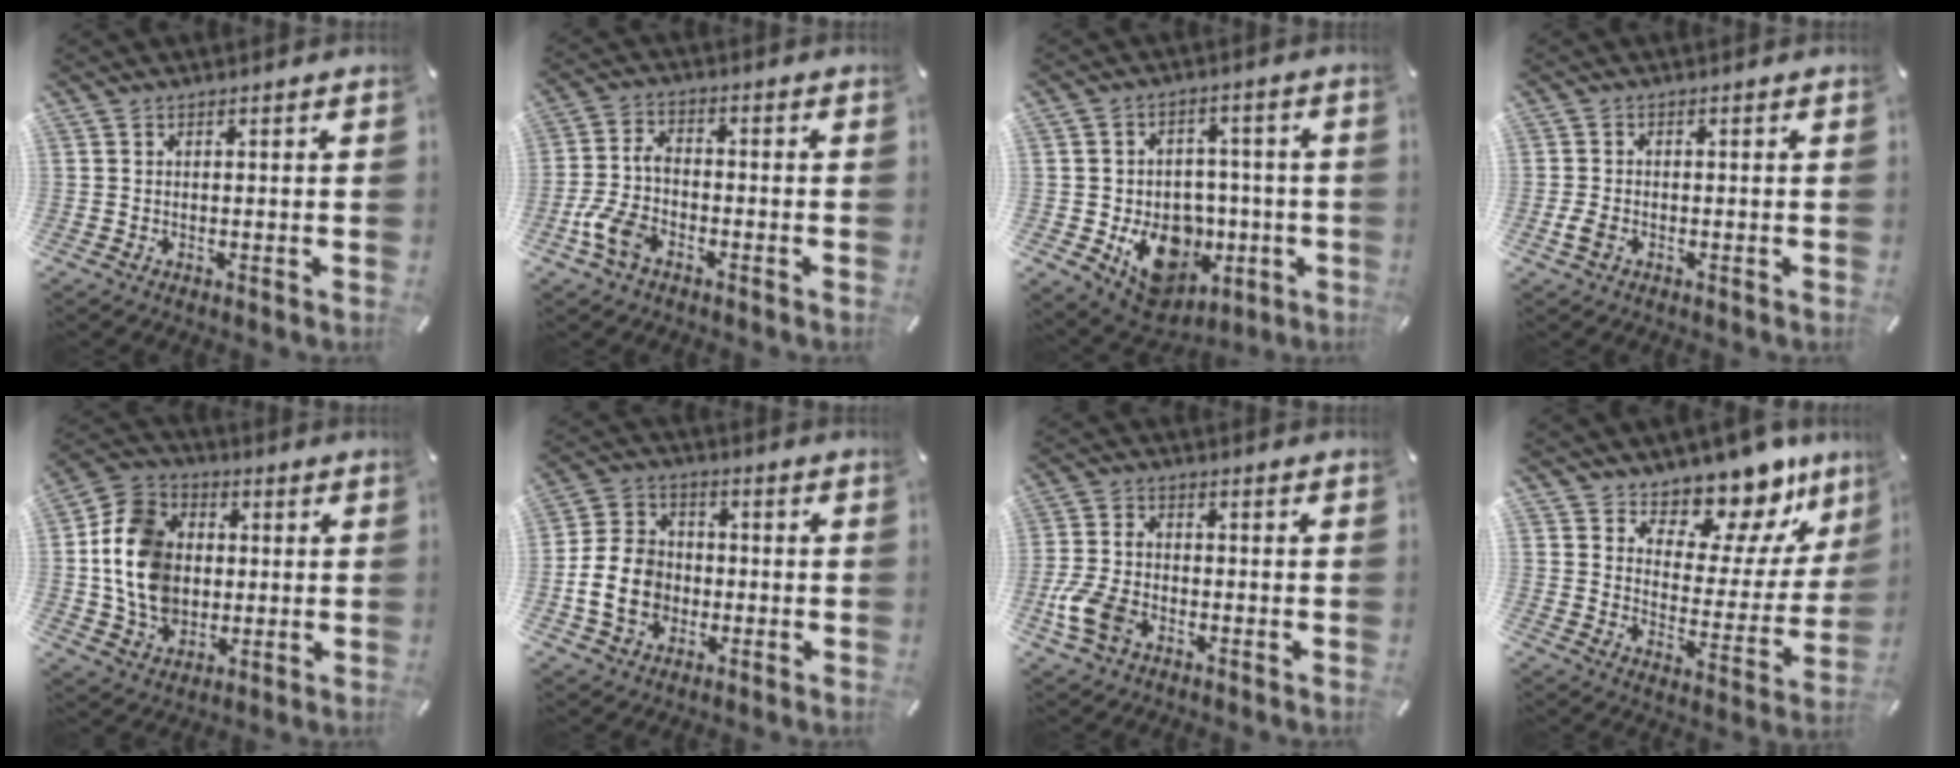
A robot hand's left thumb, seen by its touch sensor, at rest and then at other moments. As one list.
[{"total": 7.5, "force": [-3.5, 4.4, 5.0], "torque": [-0.118, 0.014, -0.070]}, {"total": 14.3, "force": [-4.1, 11.7, 7.0], "torque": [-0.086, 0.011, -0.056]}, {"total": 2.5, "force": [-1.0, 1.5, 1.8], "torque": [-0.042, -0.001, -0.019]}, {"total": 14.1, "force": [-0.1, 11.9, 7.7], "torque": [-0.184, 0.016, -0.004]}, {"total": 11.5, "force": [-3.0, 9.3, 6.0], "torque": [-0.143, 0.021, -0.056]}, {"total": 8.0, "force": [-3.3, 5.2, 5.1], "torque": [-0.117, 0.012, -0.062]}, {"total": 11.0, "force": [10.1, 4.3, 1.2], "torque": [-0.018, -0.110, 0.175]}]